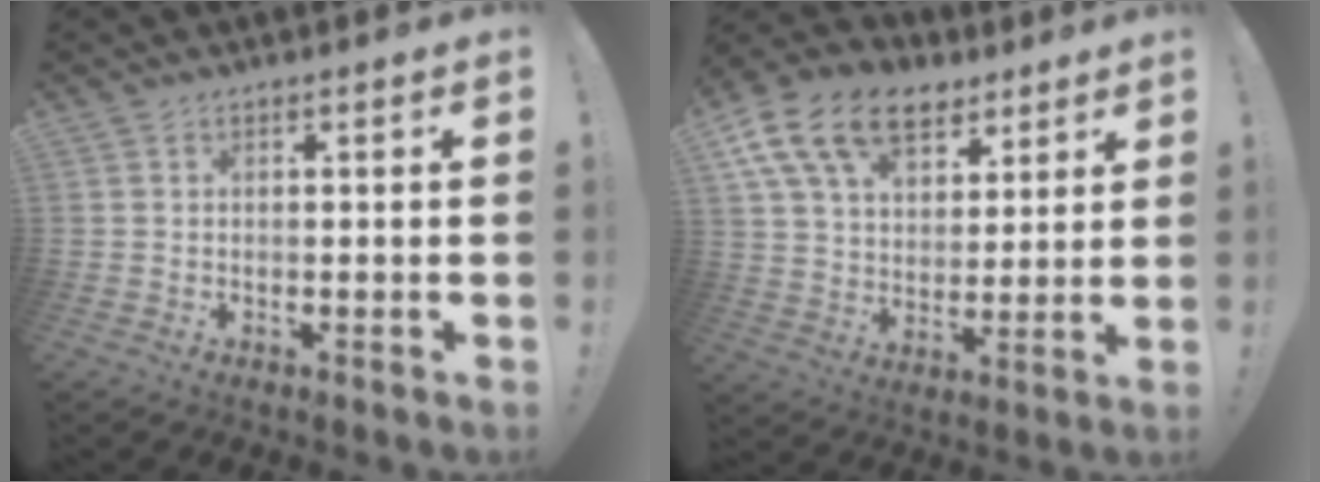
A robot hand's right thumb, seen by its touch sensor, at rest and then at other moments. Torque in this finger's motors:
{"motor_torque": [1.26, 1.36, 0.62, -0.09, 0.42]}